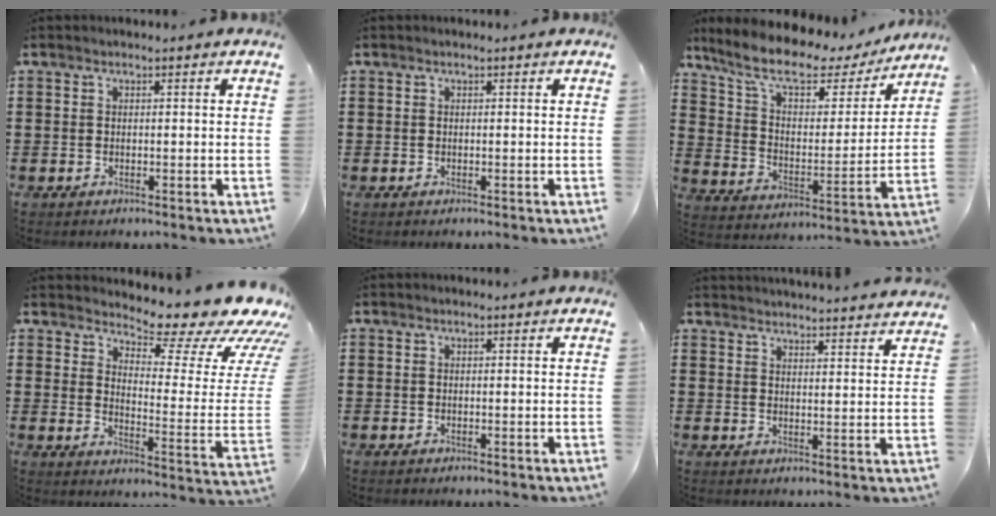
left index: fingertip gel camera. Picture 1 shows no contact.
{"total": 0.0}
{"total": 9.5, "force": [7.3, 2.9, 5.4], "torque": [-0.125, -0.038, 0.122]}
{"total": 11.0, "force": [9.2, 2.2, 5.6], "torque": [-0.080, -0.079, 0.150]}
{"total": 0.0}
{"total": 3.4, "force": [3.4, -0.4, -0.2], "torque": [0.002, -0.023, 0.061]}